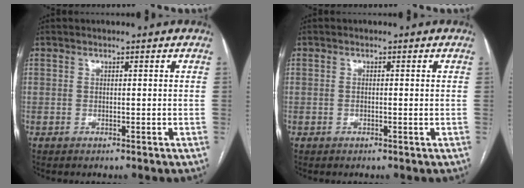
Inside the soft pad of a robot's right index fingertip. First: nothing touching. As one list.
[{"total": 0.9, "force": [0.0, 0.3, 0.9], "torque": [-0.021, 0.001, 0.001]}]